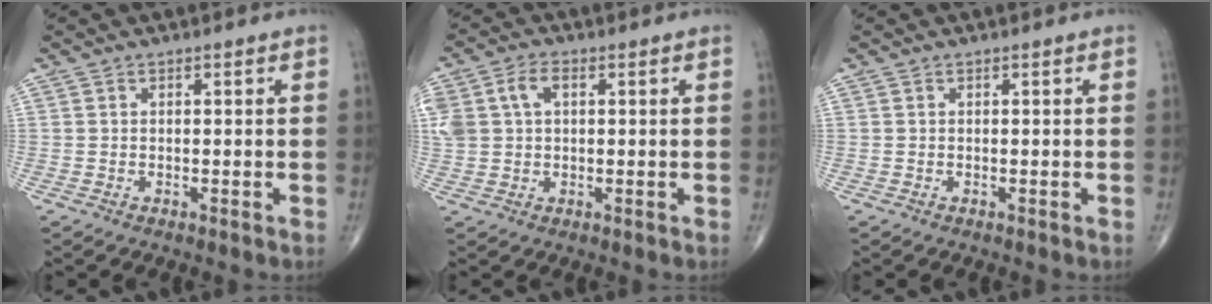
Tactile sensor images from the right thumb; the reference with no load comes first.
{"total": 9.2, "force": [2.3, 6.4, 6.3], "torque": [-0.157, 0.019, 0.048]}
{"total": 0.0}